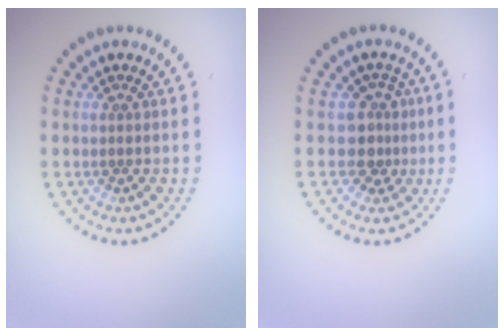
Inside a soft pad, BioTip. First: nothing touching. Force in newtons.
{"total": 2.5, "press": 1.8, "slide": 1.7}